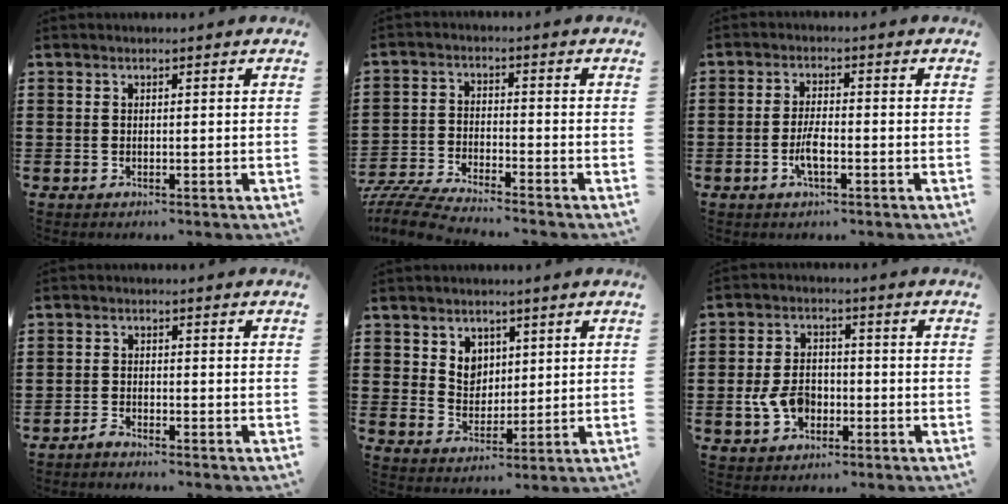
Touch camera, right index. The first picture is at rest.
{"total": 5.5, "force": [-5.4, -0.1, 1.3], "torque": [-0.047, -0.012, -0.111]}
{"total": 3.8, "force": [-1.5, 1.1, 3.4], "torque": [-0.073, -0.001, -0.030]}
{"total": 1.7, "force": [-1.7, 0.0, 0.1], "torque": [-0.008, 0.003, -0.034]}
{"total": 4.2, "force": [2.5, 3.3, 0.7], "torque": [-0.023, 0.004, 0.044]}
{"total": 6.1, "force": [-1.7, 4.2, 4.1], "torque": [-0.099, 0.006, -0.036]}